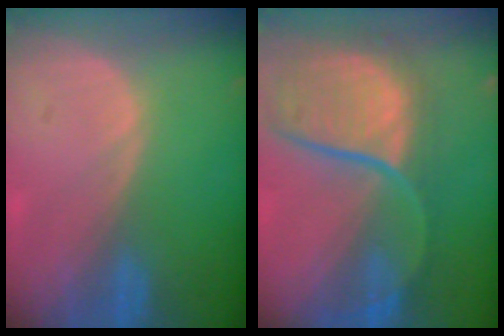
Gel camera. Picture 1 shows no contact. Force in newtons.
{"total": 12.0, "press": 9.9, "slide": 6.8}